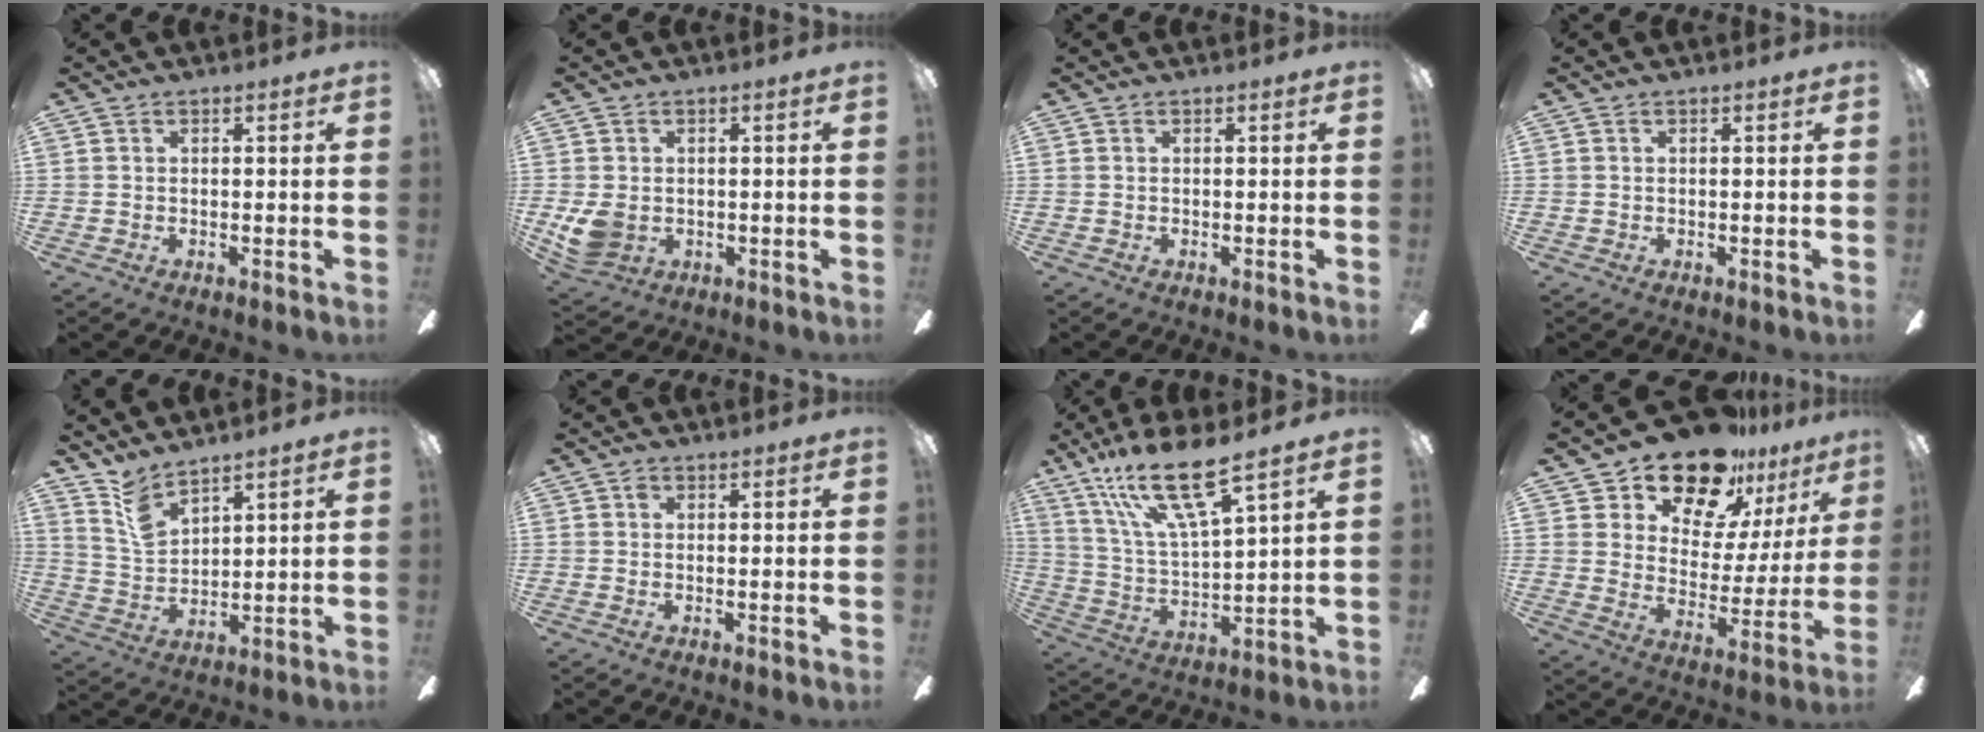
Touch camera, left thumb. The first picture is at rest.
{"total": 6.2, "force": [-0.4, 5.0, 3.6], "torque": [-0.074, 0.006, -0.003]}
{"total": 0.0}
{"total": 0.0}
{"total": 7.7, "force": [6.6, 2.7, 2.9], "torque": [-0.080, -0.028, 0.126]}
{"total": 1.0, "force": [0.3, 0.8, 0.5], "torque": [-0.012, 0.005, 0.004]}
{"total": 18.1, "force": [12.4, 4.3, 12.5], "torque": [-0.259, -0.063, 0.208]}
{"total": 17.7, "force": [14.5, 8.0, 6.1], "torque": [-0.115, -0.103, 0.258]}